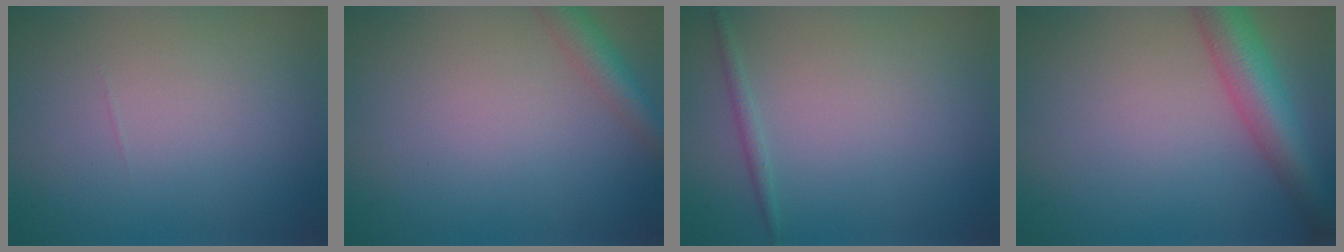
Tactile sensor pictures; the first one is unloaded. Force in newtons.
{"total": 3.0, "press": 3.0, "slide": 0.1}
{"total": 0.9, "press": 0.9, "slide": 0.1}
{"total": 6.0, "press": 6.0, "slide": 0.2}